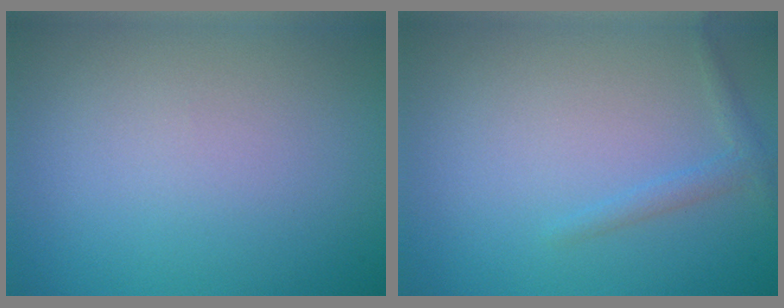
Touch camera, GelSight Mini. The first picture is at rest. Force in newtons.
{"total": 1.3, "press": 1.3, "slide": 0.1}